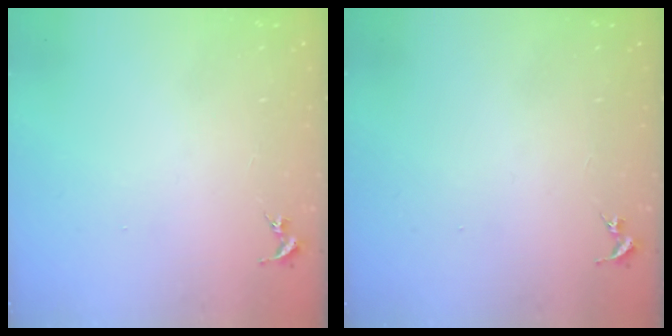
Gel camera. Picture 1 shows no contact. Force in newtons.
{"total": 0.0}